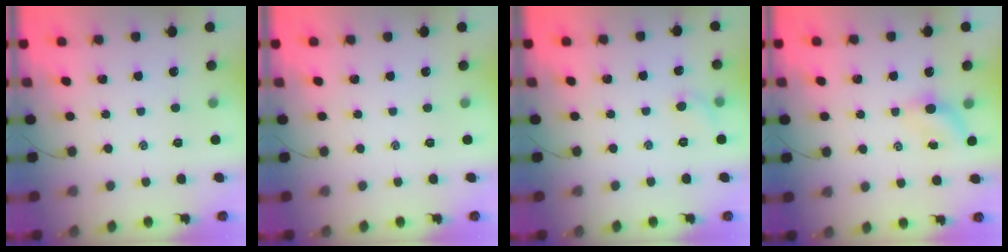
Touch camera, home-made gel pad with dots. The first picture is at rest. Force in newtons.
{"total": 0.0}
{"total": 4.4, "press": 4.2, "slide": 1.4}
{"total": 5.8, "press": 5.7, "slide": 0.9}